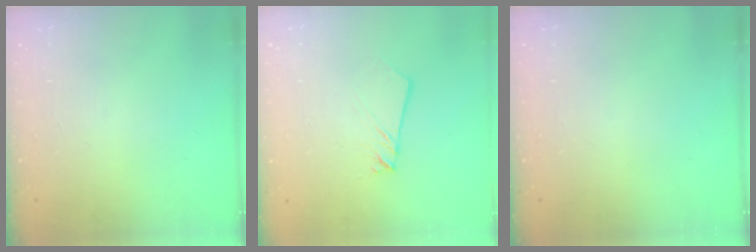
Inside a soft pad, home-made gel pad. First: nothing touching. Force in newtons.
{"total": 2.7, "press": 2.6, "slide": 0.3}
{"total": 0.0}